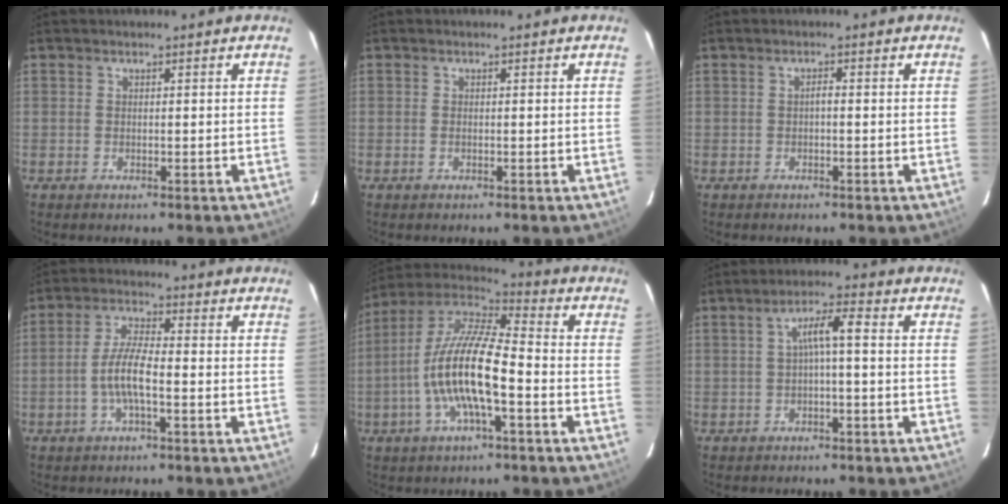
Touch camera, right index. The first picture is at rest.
{"total": 0.5, "force": [-0.1, 0.2, 0.5], "torque": [-0.011, 0.000, -0.003]}
{"total": 0.8, "force": [-0.3, 0.3, 0.7], "torque": [-0.013, 0.007, -0.007]}
{"total": 6.5, "force": [-2.1, 1.3, 6.0], "torque": [-0.123, 0.004, -0.040]}
{"total": 16.2, "force": [-4.4, 4.1, 15.0], "torque": [-0.288, -0.005, -0.088]}
{"total": 4.2, "force": [-0.5, 0.3, 4.2], "torque": [-0.080, 0.011, -0.005]}